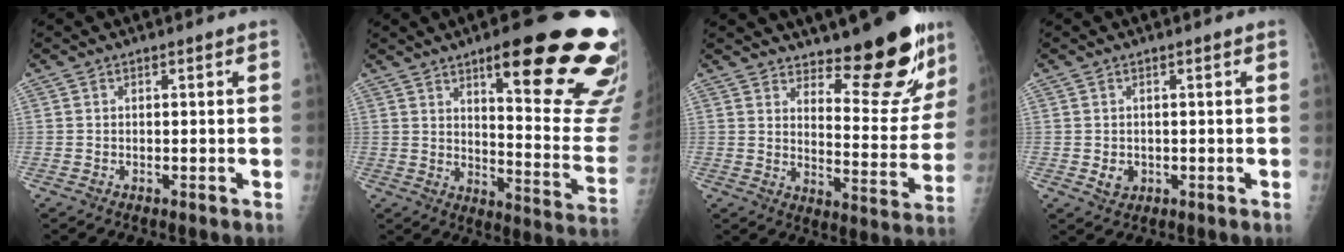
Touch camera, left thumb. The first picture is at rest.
{"total": 25.7, "force": [14.7, 5.8, 20.2], "torque": [-0.207, -0.072, 0.206]}
{"total": 15.7, "force": [12.0, 4.9, 8.9], "torque": [-0.070, -0.110, 0.170]}
{"total": 2.3, "force": [-0.1, 2.0, 1.1], "torque": [-0.011, -0.001, 0.007]}